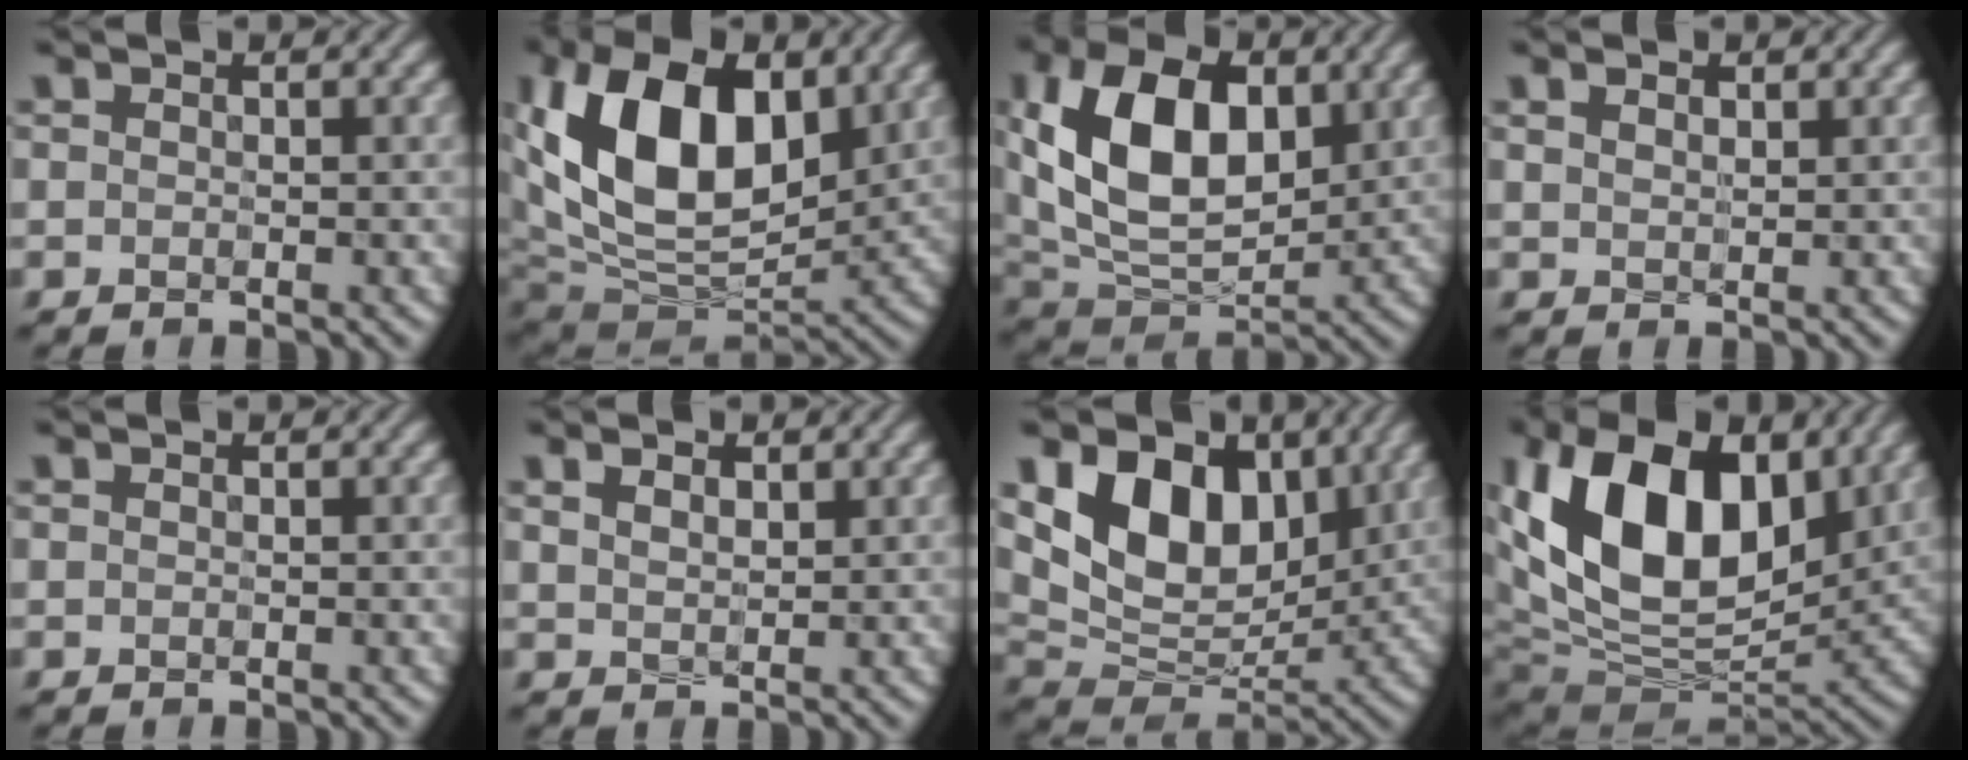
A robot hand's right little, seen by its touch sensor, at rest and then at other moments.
{"total": 14.2, "force": [3.1, 8.8, 10.7], "torque": [-0.196, 0.004, 0.051]}
{"total": 12.3, "force": [2.5, 7.7, 9.3], "torque": [-0.186, 0.005, 0.044]}
{"total": 1.4, "force": [0.7, 0.8, 0.9], "torque": [-0.014, 0.003, 0.014]}
{"total": 0.0}
{"total": 2.1, "force": [1.0, 1.2, 1.5], "torque": [-0.028, 0.003, 0.021]}
{"total": 11.2, "force": [3.8, 7.4, 7.5], "torque": [-0.138, 0.003, 0.060]}
{"total": 15.6, "force": [4.2, 9.5, 11.6], "torque": [-0.213, 0.010, 0.073]}